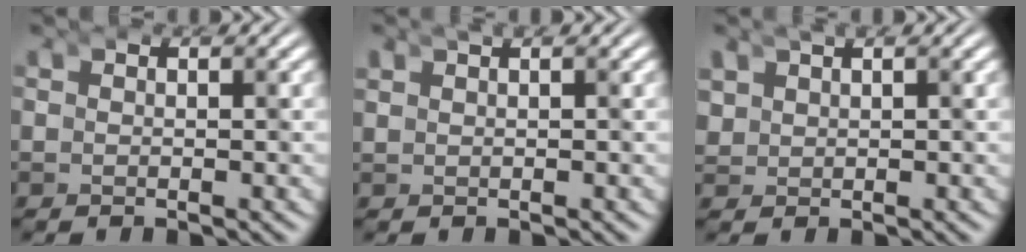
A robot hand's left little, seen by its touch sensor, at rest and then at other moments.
{"total": 1.5, "force": [0.7, 1.2, 0.8], "torque": [-0.010, 0.007, 0.007]}
{"total": 2.1, "force": [0.8, 1.8, 0.7], "torque": [-0.018, -0.001, 0.013]}